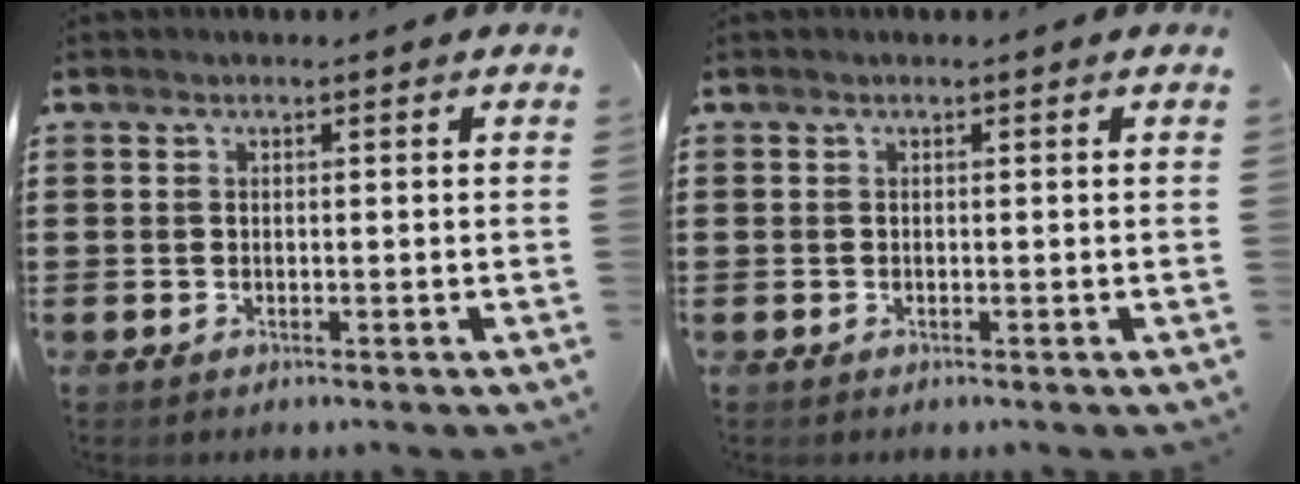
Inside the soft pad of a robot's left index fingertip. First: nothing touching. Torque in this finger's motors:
{"motor_torque": [-0.03, 0.00, 0.00, 0.00]}